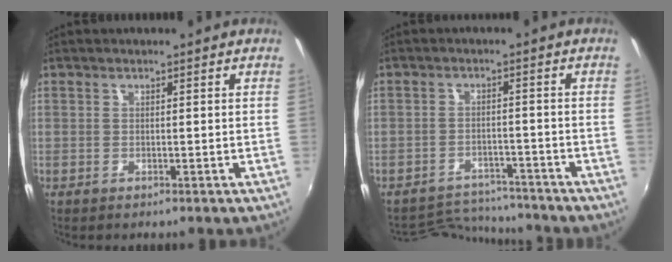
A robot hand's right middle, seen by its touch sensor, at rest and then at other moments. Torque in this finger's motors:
{"motor_torque": [-0.74, -0.35, -0.24, -0.08]}